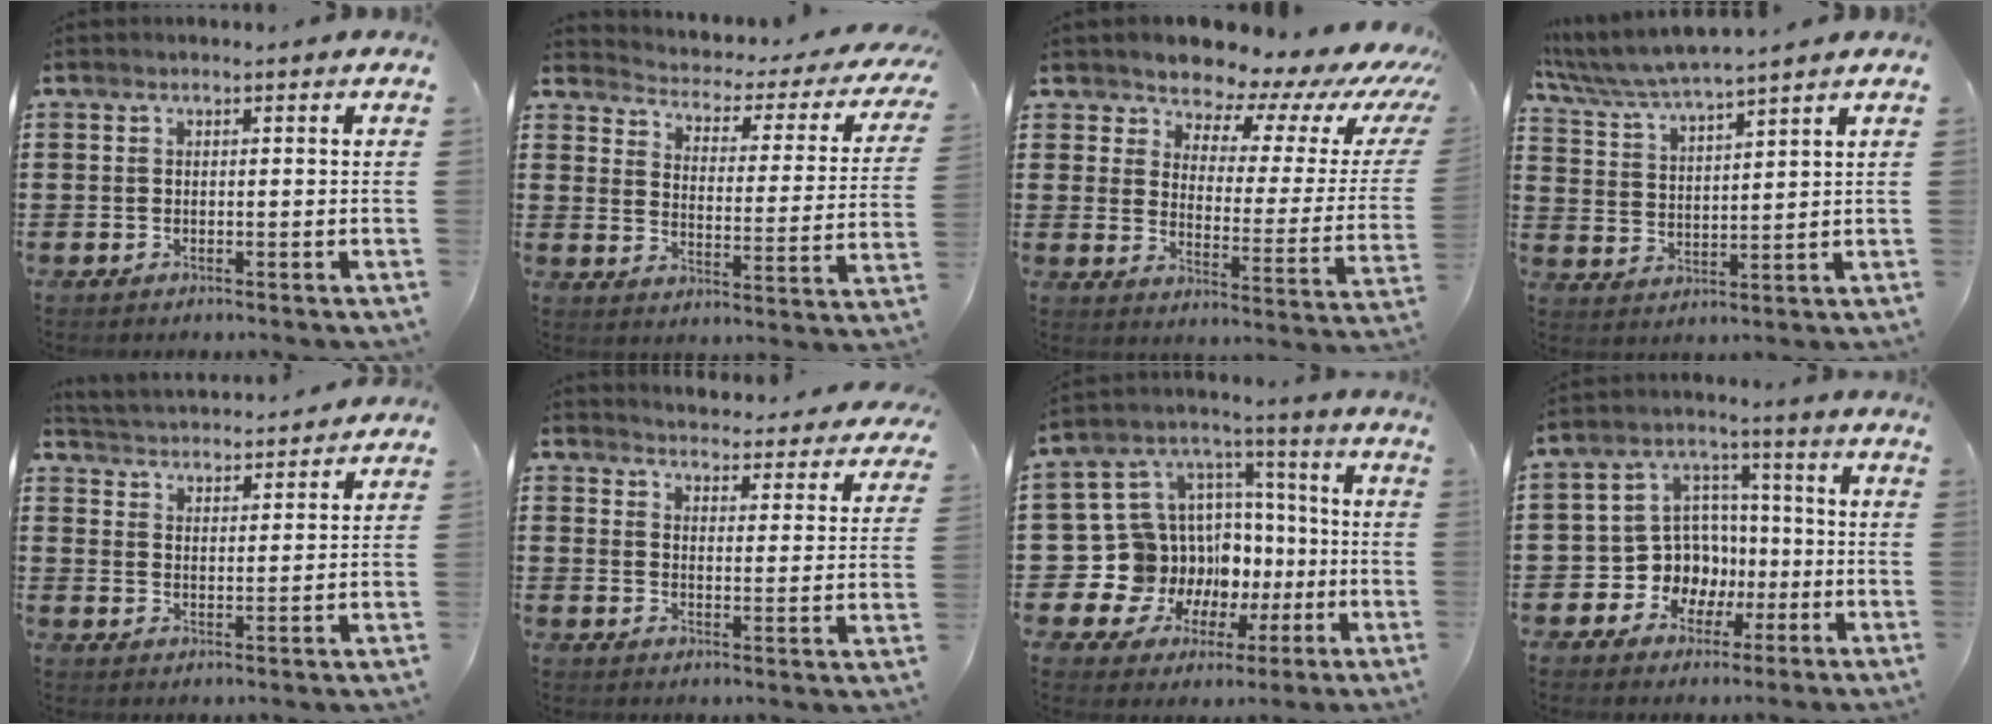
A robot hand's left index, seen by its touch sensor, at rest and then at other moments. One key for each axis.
{"total": 2.0, "fx": 1.8, "fy": 0.7, "fz": 0.6, "tx": -0.029, "ty": -0.024, "tz": 0.019}
{"total": 7.6, "fx": 7.0, "fy": 2.2, "fz": 2.0, "tx": -0.056, "ty": -0.059, "tz": 0.116}
{"total": 4.8, "fx": 4.5, "fy": -0.3, "fz": 1.6, "tx": -0.052, "ty": -0.028, "tz": 0.077}
{"total": 3.4, "fx": 3.4, "fy": -0.1, "fz": -0.5, "tx": -0.011, "ty": -0.027, "tz": 0.056}
{"total": 3.8, "fx": 3.8, "fy": -0.4, "fz": 0.1, "tx": -0.015, "ty": -0.040, "tz": 0.060}
{"total": 13.4, "fx": -3.4, "fy": 12.5, "fz": 3.1, "tx": -0.125, "ty": -0.023, "tz": -0.027}
{"total": 8.6, "fx": -1.3, "fy": 8.2, "fz": 2.4, "tx": -0.093, "ty": 0.003, "tz": -0.018}